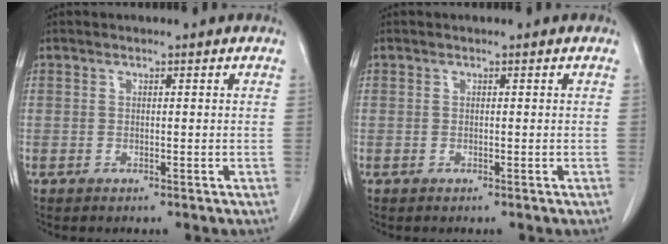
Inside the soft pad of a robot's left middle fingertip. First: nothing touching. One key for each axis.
{"total": 0.0}